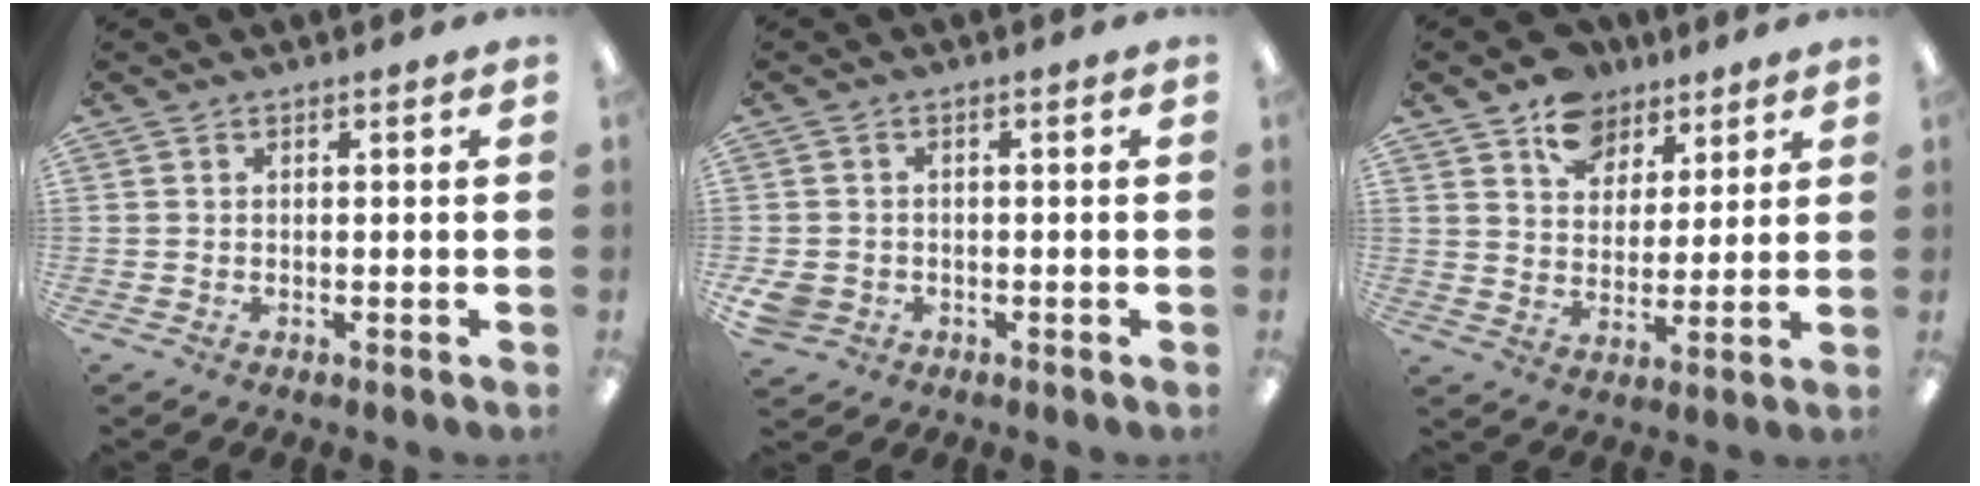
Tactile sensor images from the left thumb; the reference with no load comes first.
{"total": 3.7, "force": [-1.4, 3.1, 1.5], "torque": [-0.037, 0.005, -0.027]}
{"total": 10.9, "force": [7.5, 7.3, 3.0], "torque": [-0.038, -0.045, 0.139]}